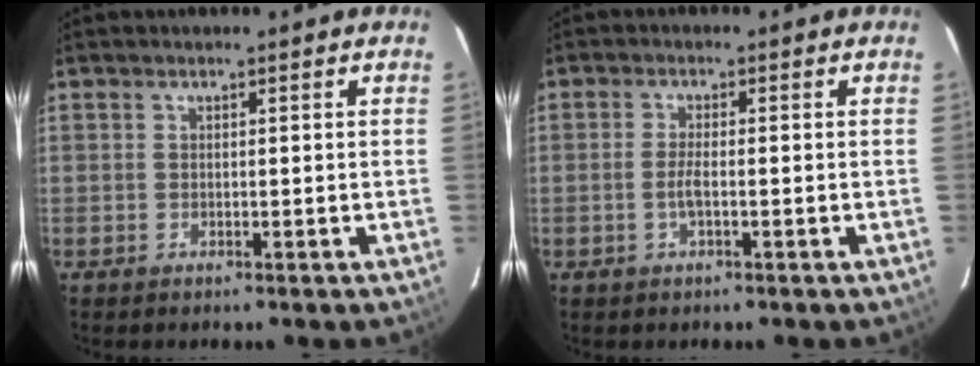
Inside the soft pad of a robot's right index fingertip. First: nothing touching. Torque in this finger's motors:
{"motor_torque": [-0.15, -0.08, -0.02, 0.01]}